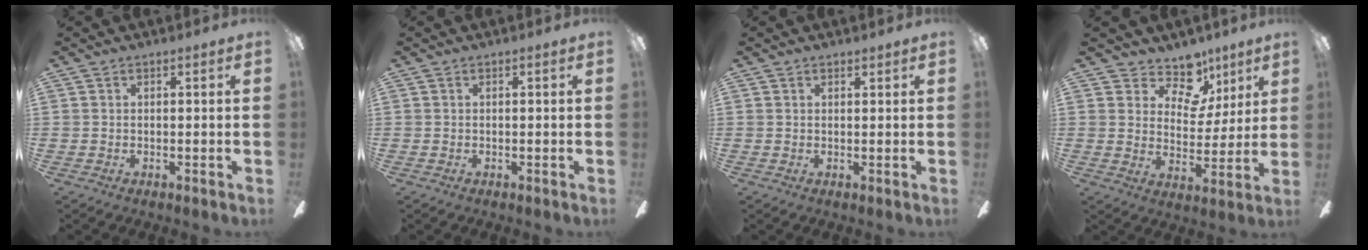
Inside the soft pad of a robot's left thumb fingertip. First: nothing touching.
{"total": 0.0}
{"total": 1.0, "force": [0.9, 0.4, 0.1], "torque": [0.005, -0.003, 0.015]}
{"total": 10.5, "force": [7.6, 6.3, 3.7], "torque": [-0.060, -0.054, 0.142]}